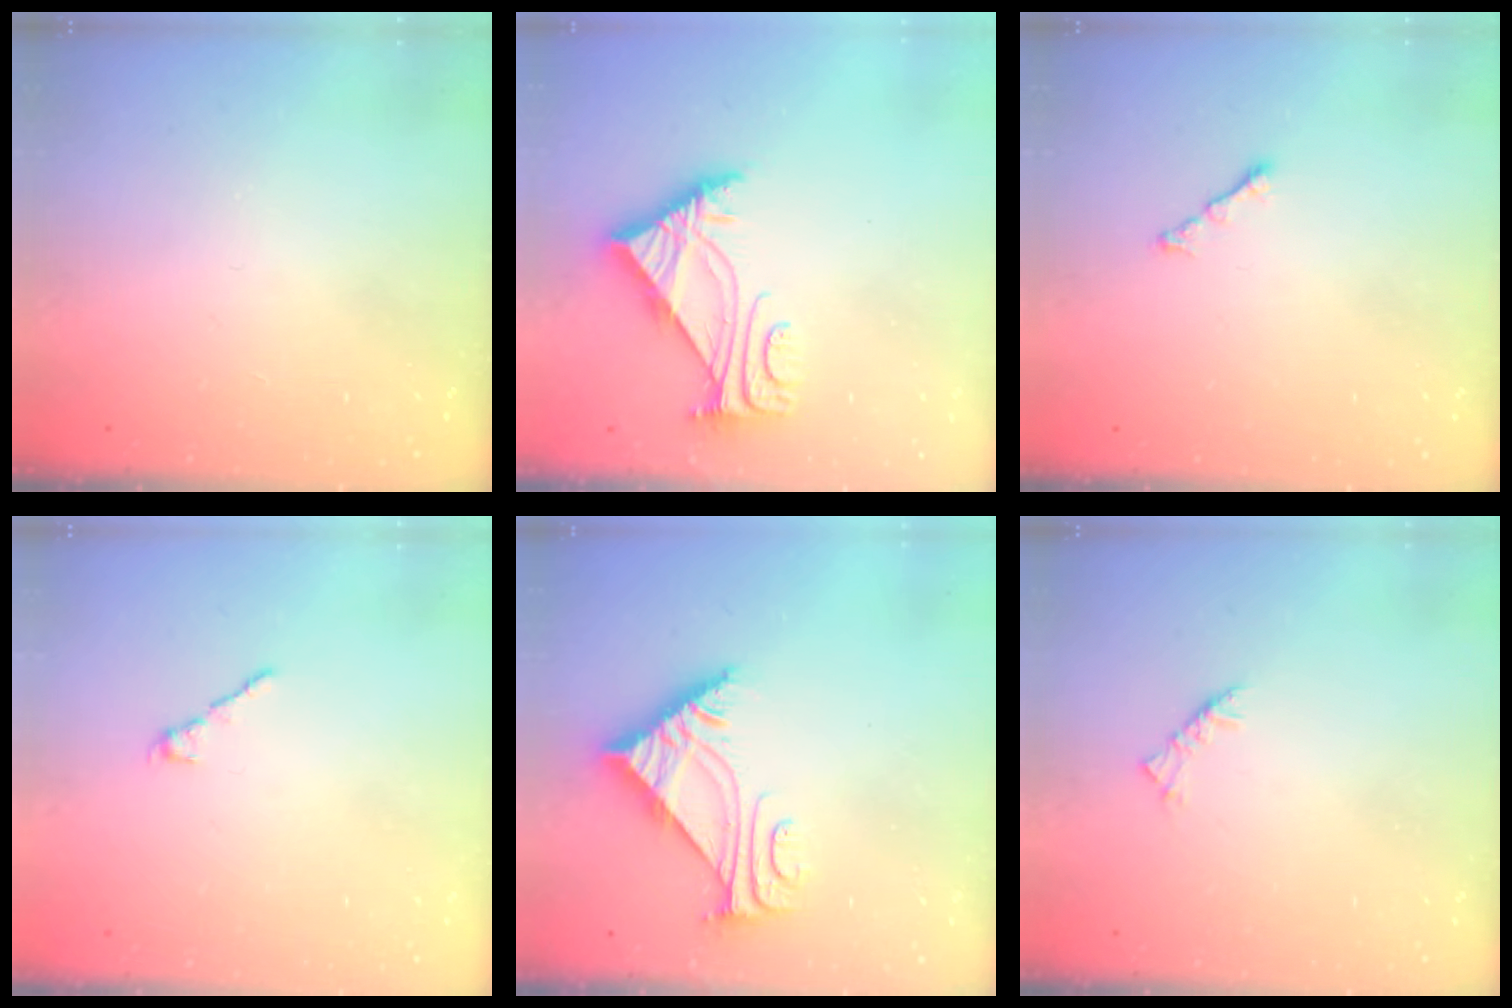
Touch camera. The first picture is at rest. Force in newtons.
{"total": 5.4, "press": 5.3, "slide": 0.9}
{"total": 1.7, "press": 1.6, "slide": 0.6}
{"total": 1.7, "press": 1.5, "slide": 0.6}
{"total": 7.0, "press": 7.0, "slide": 0.3}
{"total": 2.5, "press": 2.4, "slide": 0.7}